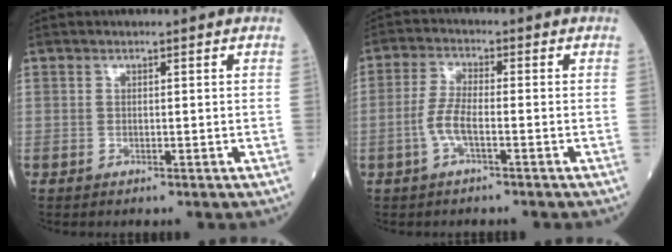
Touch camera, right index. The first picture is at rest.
{"total": 4.4, "force": [-1.7, 1.0, 4.0], "torque": [-0.094, 0.002, -0.036]}